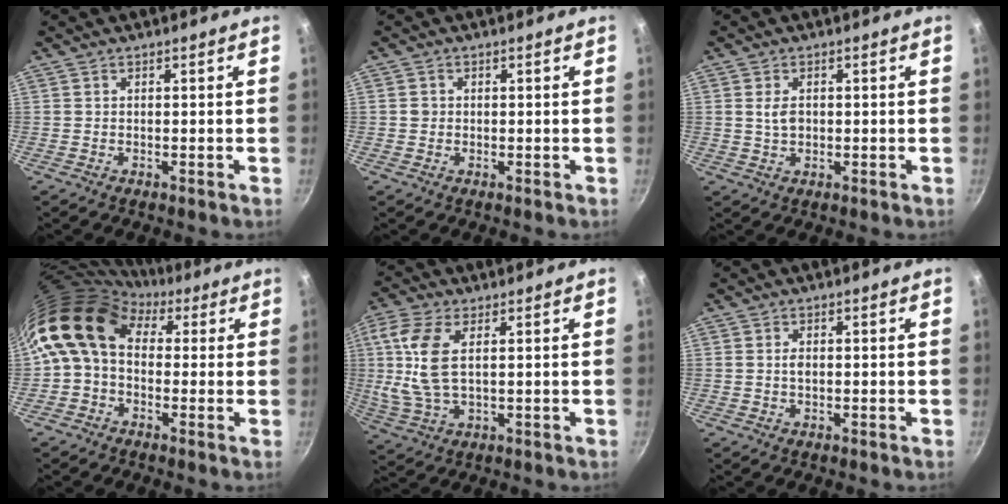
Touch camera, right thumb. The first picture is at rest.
{"total": 1.2, "force": [-0.1, 1.2, 0.3], "torque": [-0.001, 0.005, -0.002]}
{"total": 3.1, "force": [0.4, 2.1, 2.2], "torque": [-0.032, 0.000, 0.009]}
{"total": 12.8, "force": [2.5, 9.5, 8.2], "torque": [-0.138, 0.025, 0.018]}
{"total": 10.7, "force": [2.0, 5.0, 9.2], "torque": [-0.202, 0.003, 0.040]}
{"total": 1.4, "force": [0.1, 0.8, 1.1], "torque": [-0.017, 0.002, 0.001]}